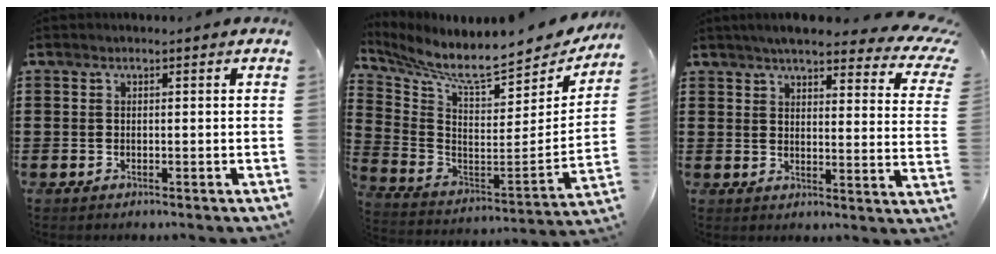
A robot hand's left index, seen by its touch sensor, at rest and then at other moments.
{"total": 8.0, "force": [7.0, 0.5, 3.9], "torque": [-0.102, -0.072, 0.113]}
{"total": 6.0, "force": [5.0, 0.6, 3.2], "torque": [-0.064, -0.027, 0.083]}